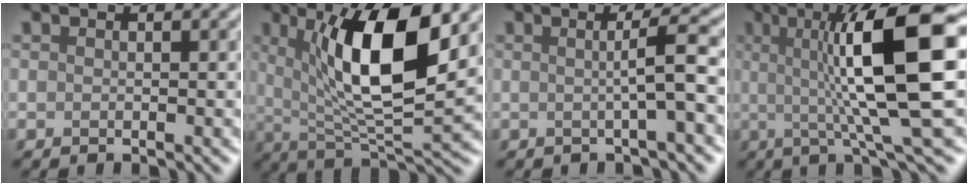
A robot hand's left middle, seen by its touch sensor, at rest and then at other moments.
{"total": 10.1, "force": [3.0, 2.9, 9.1], "torque": [-0.146, -0.014, 0.058]}
{"total": 3.5, "force": [0.0, 0.5, 3.5], "torque": [-0.055, 0.005, -0.007]}
{"total": 12.3, "force": [1.8, 2.5, 11.9], "torque": [-0.163, 0.011, 0.028]}